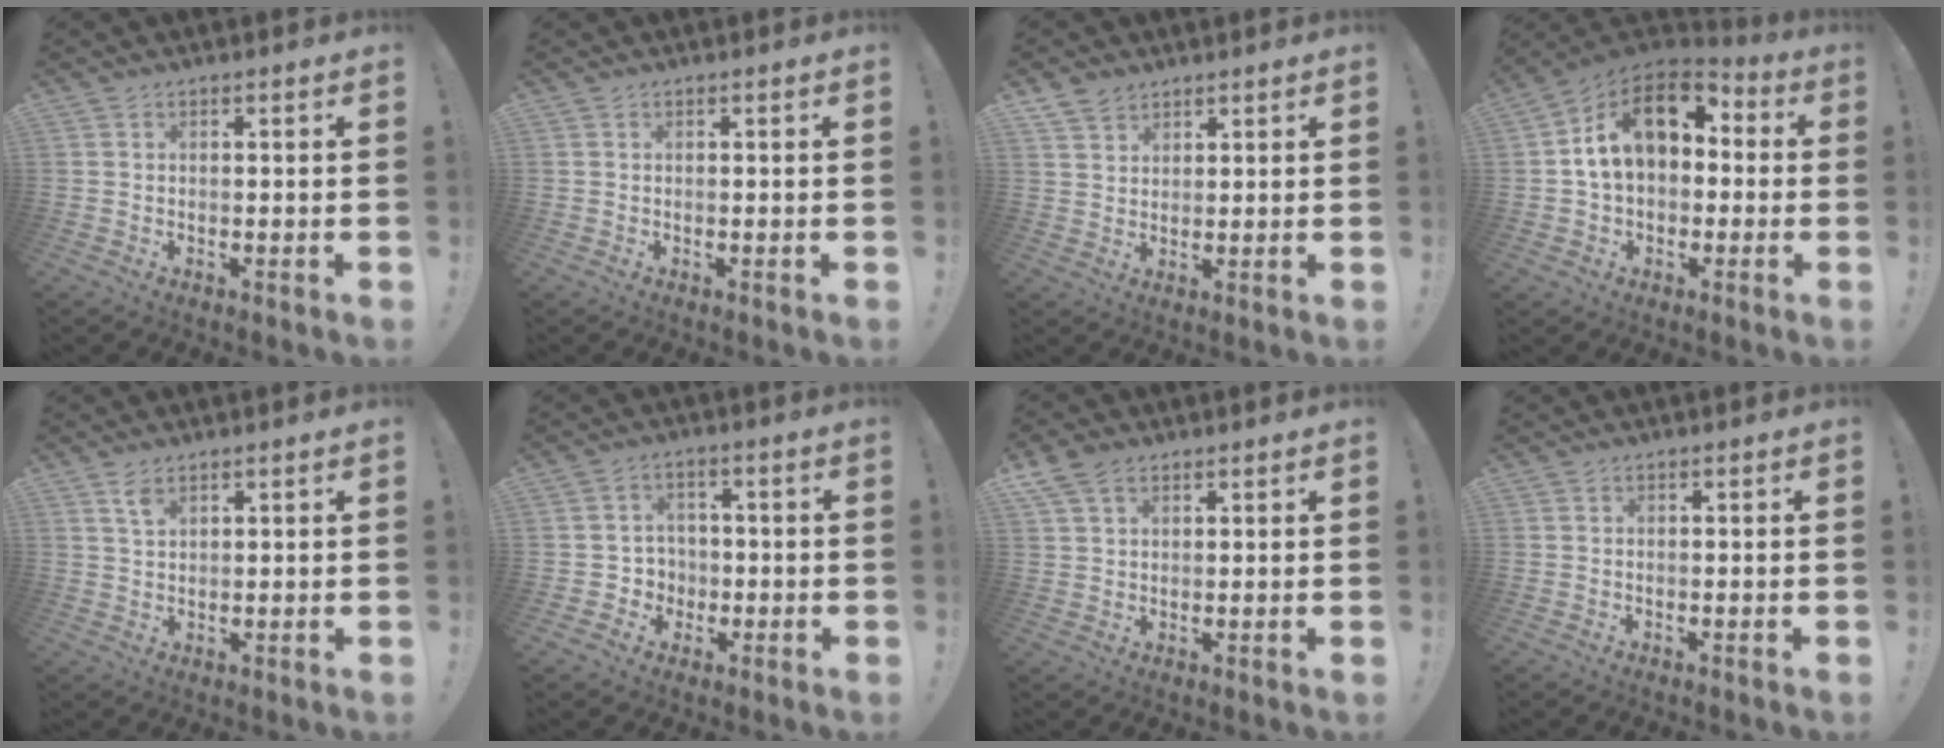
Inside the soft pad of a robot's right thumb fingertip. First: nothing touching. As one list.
[{"total": 0.0}, {"total": 4.4, "force": [3.5, 2.5, 1.0], "torque": [-0.024, -0.018, 0.069]}, {"total": 16.7, "force": [5.0, 10.7, 11.8], "torque": [-0.173, -0.004, 0.090]}, {"total": 3.5, "force": [2.3, 1.6, 2.0], "torque": [-0.030, -0.014, 0.041]}, {"total": 4.7, "force": [-0.3, 4.7, 0.6], "torque": [-0.021, 0.002, -0.004]}, {"total": 6.3, "force": [3.5, 4.0, 3.3], "torque": [-0.060, -0.004, 0.070]}, {"total": 0.0}]